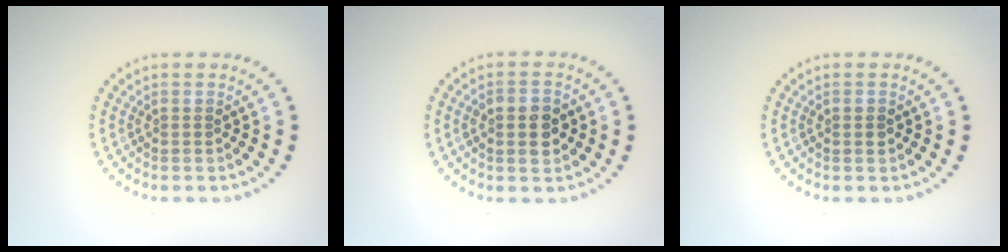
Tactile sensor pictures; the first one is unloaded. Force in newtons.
{"total": 3.6, "press": 3.6, "slide": 0.2}
{"total": 1.0, "press": 1.0, "slide": 0.1}